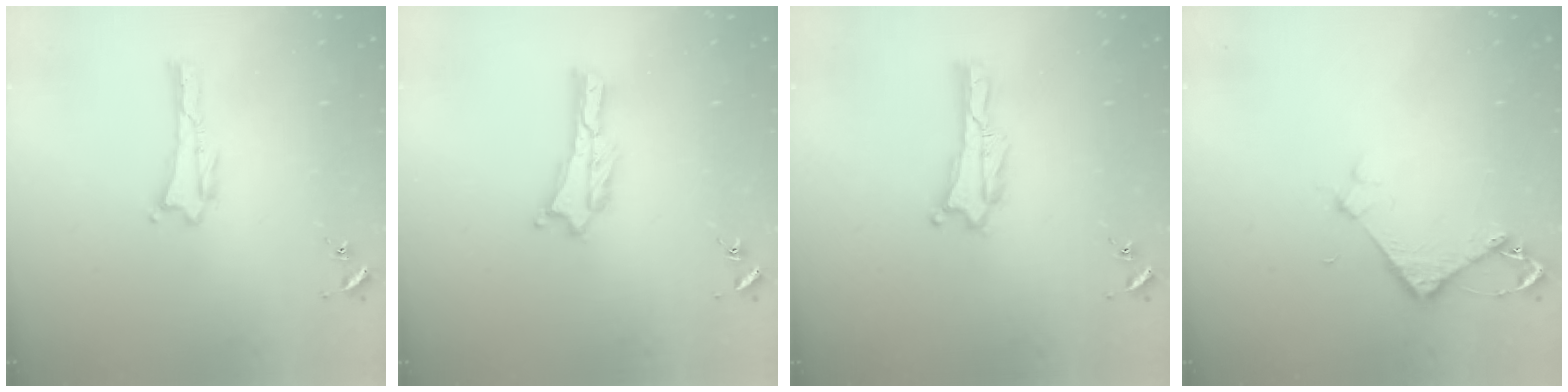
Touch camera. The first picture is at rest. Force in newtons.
{"total": 0.6, "press": 0.6, "slide": 0.2}
{"total": 0.0}
{"total": 3.2, "press": 3.2, "slide": 0.2}